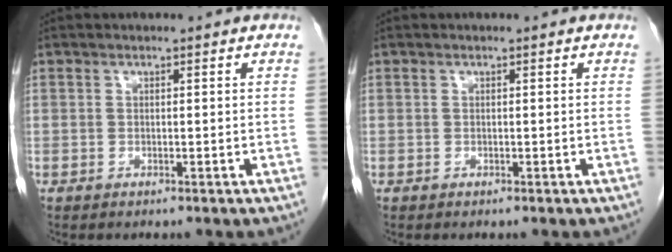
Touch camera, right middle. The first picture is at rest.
{"total": 0.0}